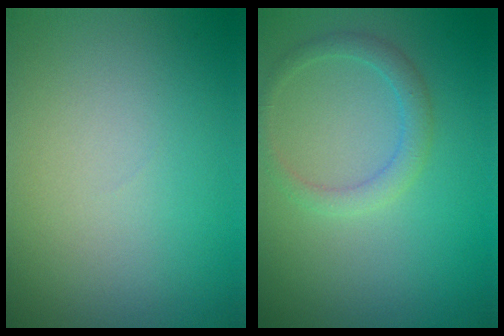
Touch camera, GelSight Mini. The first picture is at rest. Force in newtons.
{"total": 2.0, "press": 2.0, "slide": 0.1}